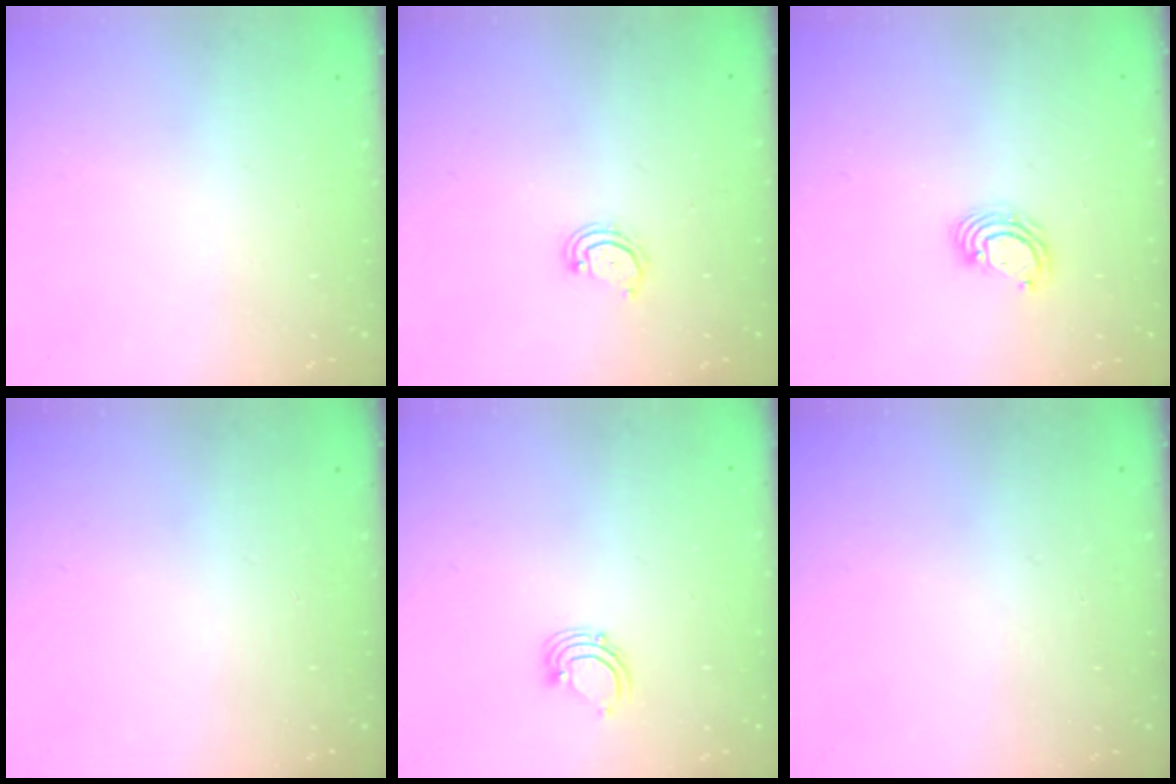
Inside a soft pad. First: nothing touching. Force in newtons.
{"total": 2.8, "press": 2.8, "slide": 0.2}
{"total": 4.0, "press": 3.9, "slide": 0.3}
{"total": 0.0}
{"total": 2.9, "press": 2.9, "slide": 0.2}
{"total": 0.0}